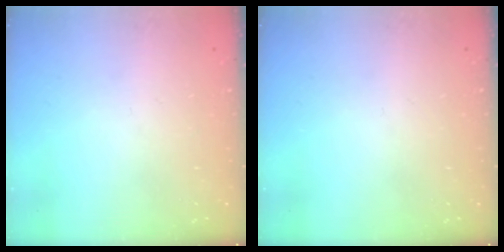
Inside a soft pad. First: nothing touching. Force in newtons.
{"total": 0.0}